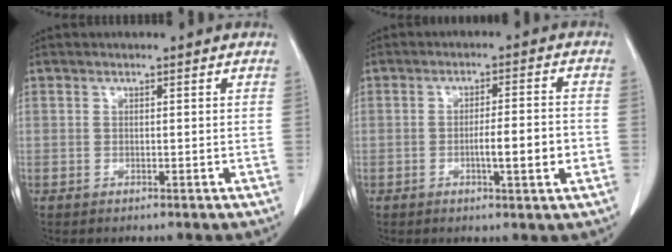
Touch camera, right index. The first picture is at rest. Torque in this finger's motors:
{"motor_torque": [0.93, -0.53, 0.47, 0.05]}